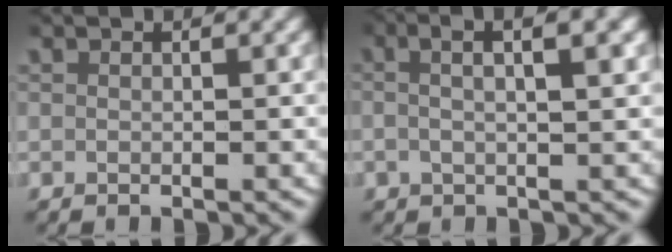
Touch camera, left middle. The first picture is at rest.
{"total": 4.3, "force": [1.6, 1.0, 3.8], "torque": [-0.061, 0.020, 0.018]}